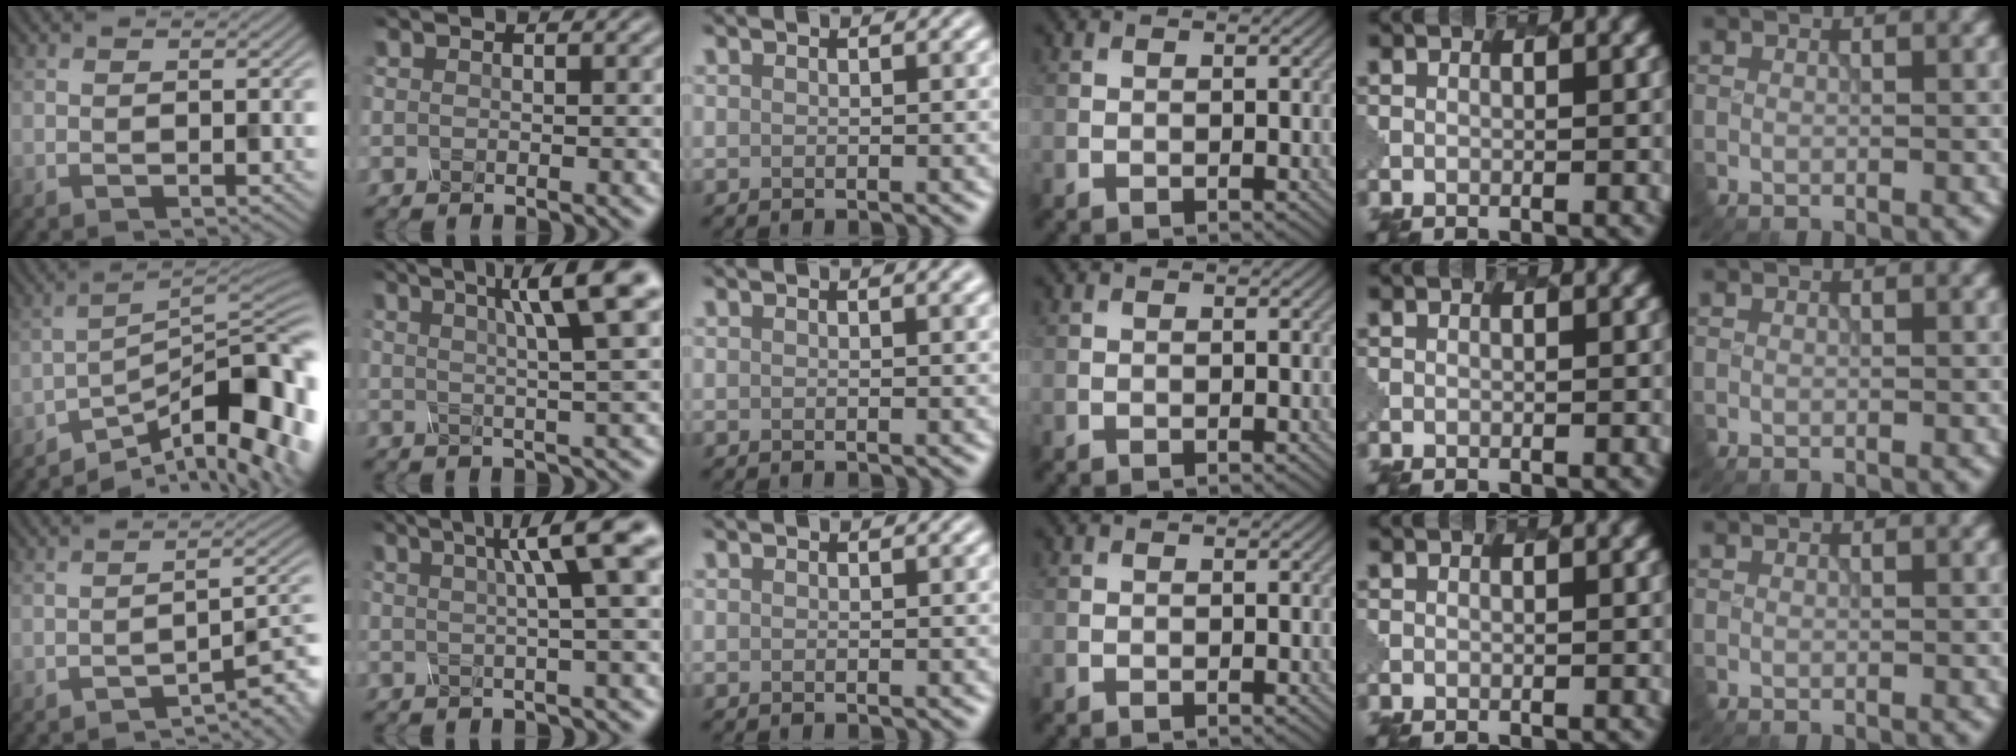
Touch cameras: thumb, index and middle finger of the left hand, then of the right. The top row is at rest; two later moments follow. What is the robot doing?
{"motion": "dispense", "object": "syringe"}